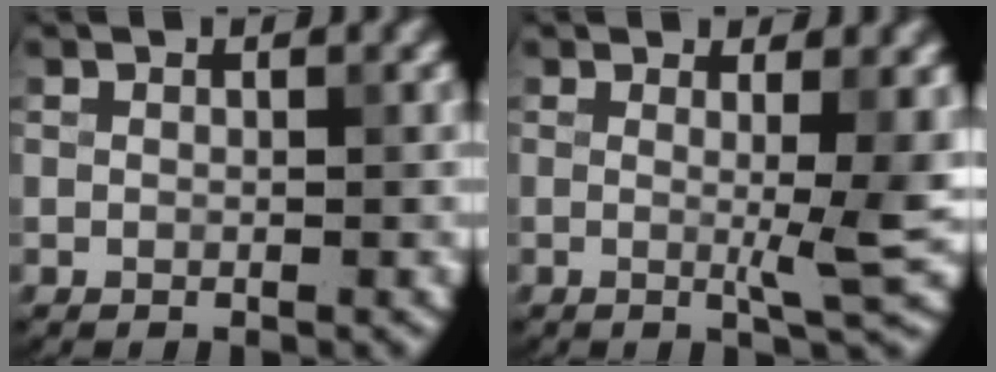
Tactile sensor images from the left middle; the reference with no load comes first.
{"total": 3.8, "force": [0.3, 0.2, 3.8], "torque": [-0.055, -0.006, 0.004]}